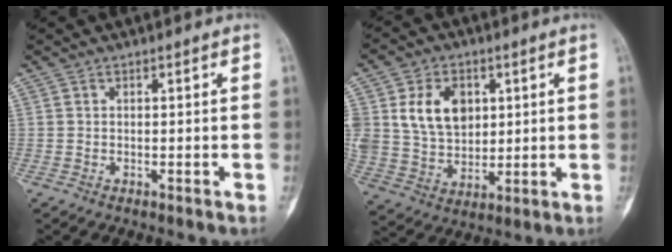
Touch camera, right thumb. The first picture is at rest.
{"total": 12.8, "force": [3.7, 9.3, 8.0], "torque": [-0.111, -0.013, 0.078]}